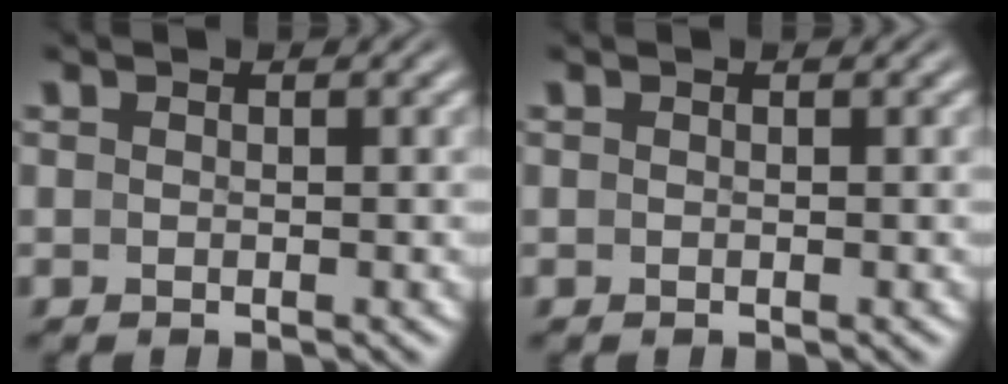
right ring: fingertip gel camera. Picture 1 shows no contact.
{"total": 0.0}